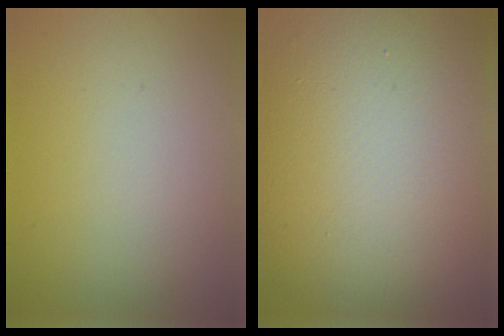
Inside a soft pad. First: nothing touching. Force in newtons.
{"total": 18.0, "press": 18.0, "slide": 0.8}